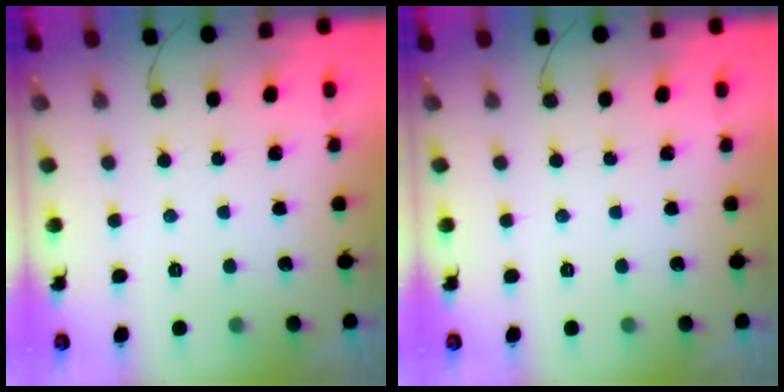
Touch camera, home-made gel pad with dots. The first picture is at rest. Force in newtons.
{"total": 0.0}